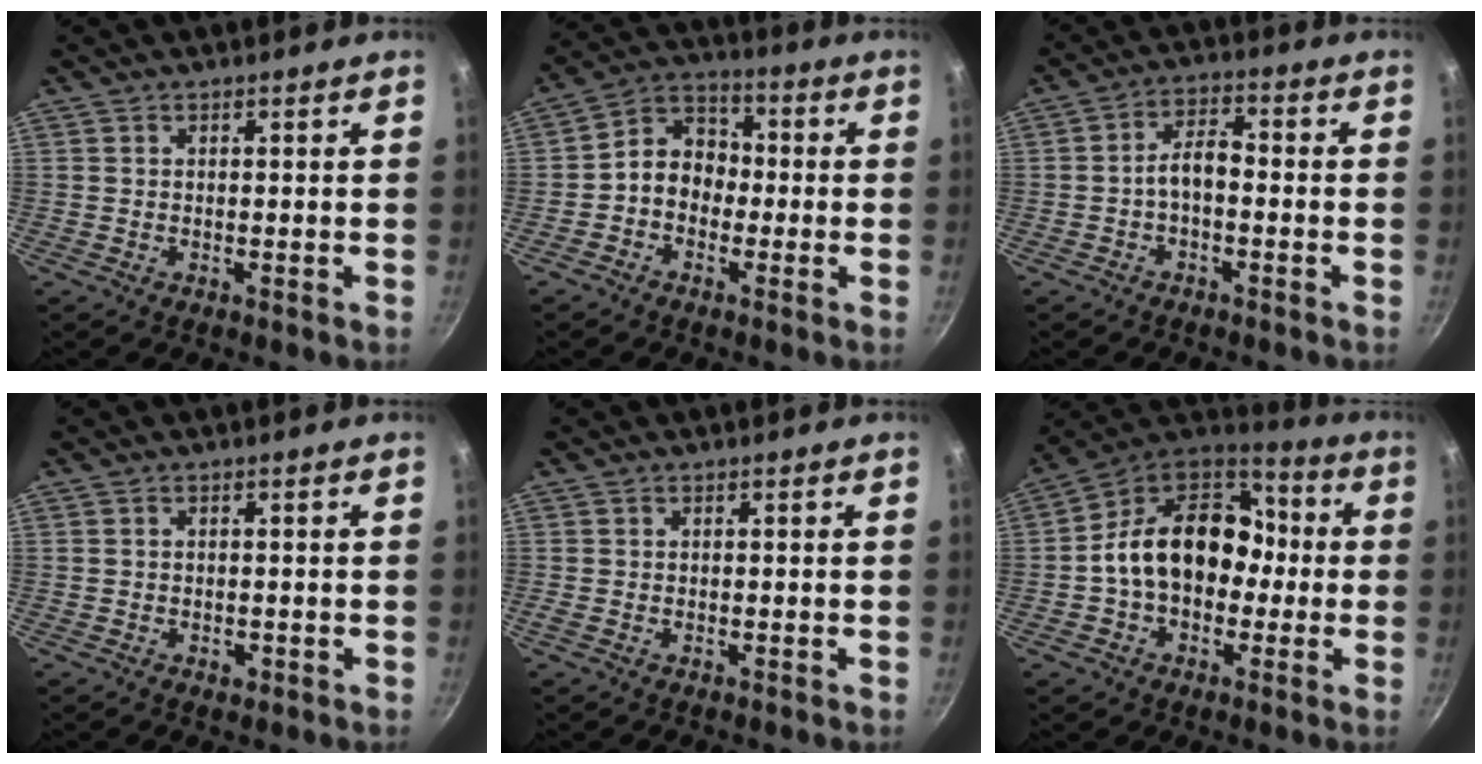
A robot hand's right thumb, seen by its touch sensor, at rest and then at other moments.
{"total": 8.3, "force": [-1.4, 6.7, 4.6], "torque": [-0.038, 0.036, -0.044]}
{"total": 7.0, "force": [-1.9, 3.7, 5.6], "torque": [-0.089, 0.039, -0.041]}
{"total": 1.4, "force": [-0.5, 1.0, 0.8], "torque": [-0.012, 0.003, -0.007]}
{"total": 0.9, "force": [-0.3, 0.6, 0.6], "torque": [-0.012, 0.001, -0.008]}
{"total": 19.0, "force": [-1.1, 14.2, 12.6], "torque": [-0.165, 0.059, -0.032]}